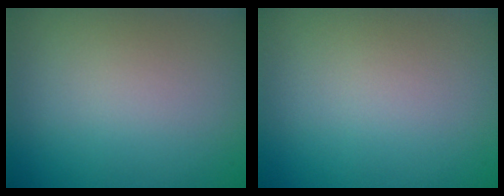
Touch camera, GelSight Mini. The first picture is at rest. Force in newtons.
{"total": 0.0}